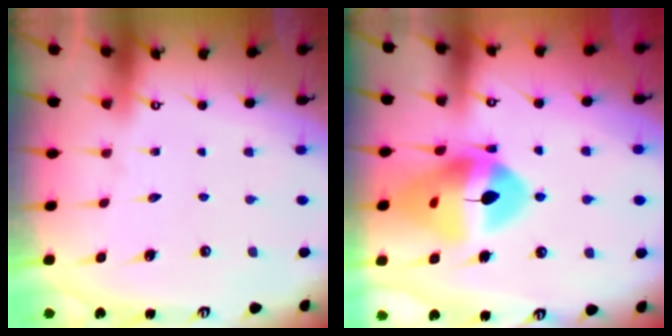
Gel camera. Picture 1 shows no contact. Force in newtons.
{"total": 16.2, "press": 16.1, "slide": 1.8}